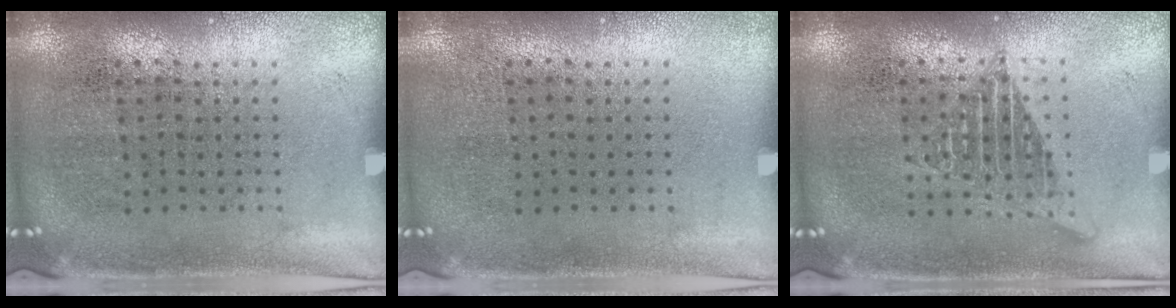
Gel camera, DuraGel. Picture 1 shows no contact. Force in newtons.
{"total": 0.0}
{"total": 2.4, "press": 2.3, "slide": 0.2}